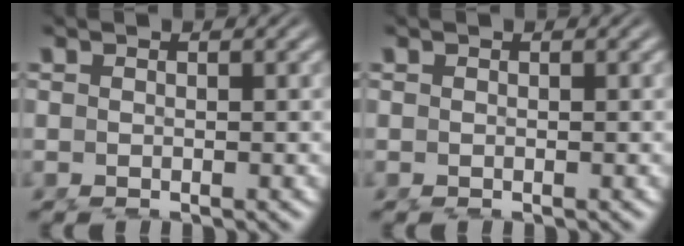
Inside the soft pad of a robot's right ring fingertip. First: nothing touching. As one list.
[{"total": 0.0}]